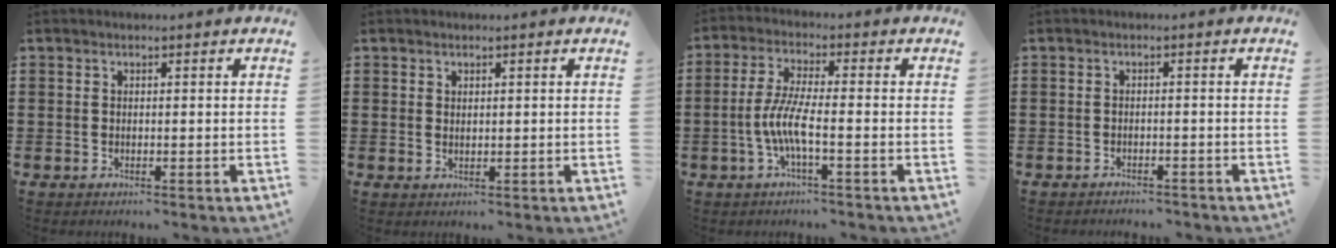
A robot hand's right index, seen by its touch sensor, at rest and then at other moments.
{"total": 0.9, "force": [0.7, 0.5, 0.0], "torque": [-0.001, 0.004, 0.013]}
{"total": 6.1, "force": [-2.1, 0.9, 5.7], "torque": [-0.134, -0.014, -0.049]}
{"total": 1.4, "force": [-1.4, 0.1, 0.0], "torque": [-0.005, 0.002, -0.030]}